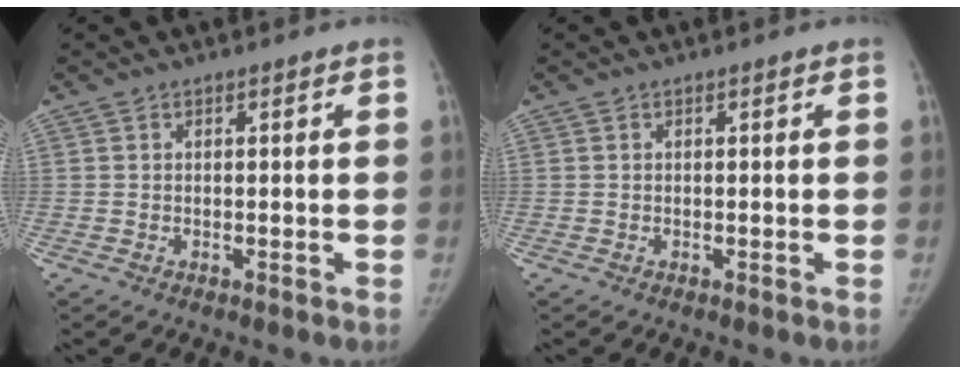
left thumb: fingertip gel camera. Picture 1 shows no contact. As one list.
[{"total": 0.0}]